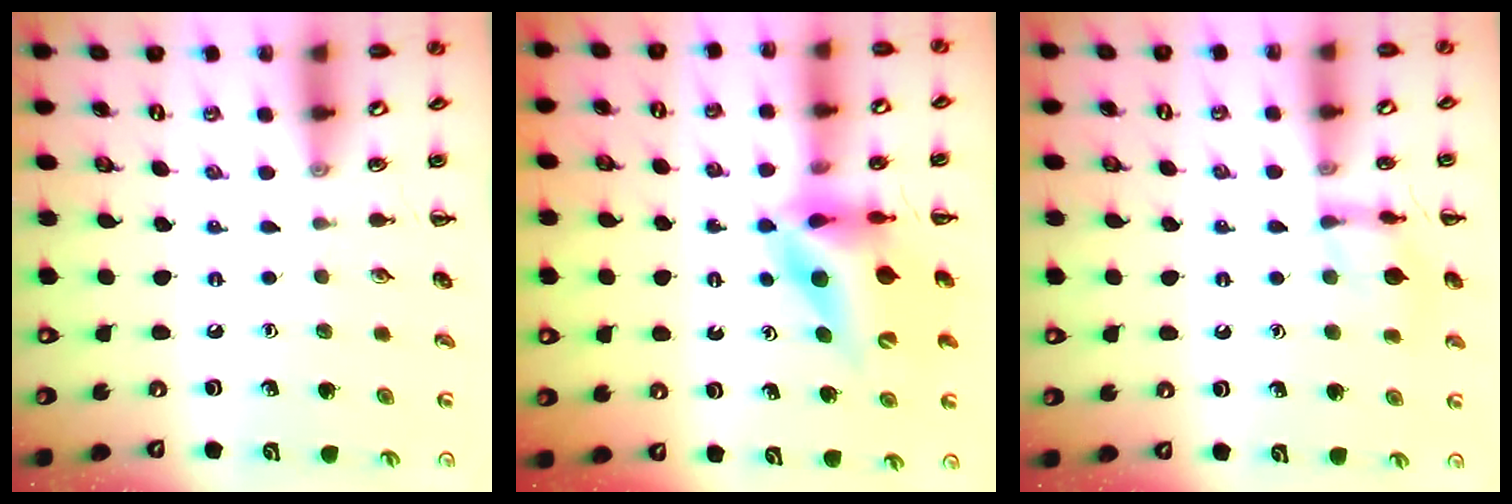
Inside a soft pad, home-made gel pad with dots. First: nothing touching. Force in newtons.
{"total": 11.1, "press": 10.5, "slide": 3.6}
{"total": 10.4, "press": 10.4, "slide": 0.5}